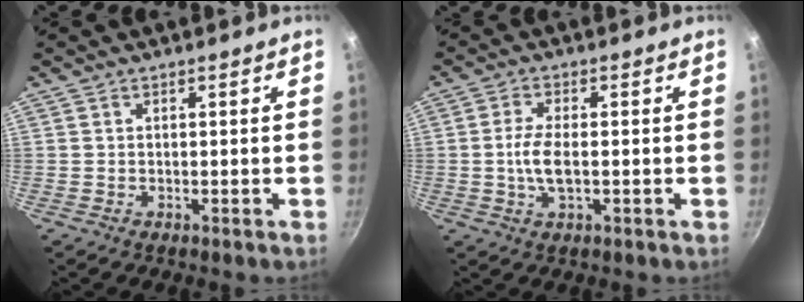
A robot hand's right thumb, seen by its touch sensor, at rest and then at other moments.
{"total": 5.4, "force": [-0.6, 2.1, 5.0], "torque": [-0.107, 0.003, -0.015]}